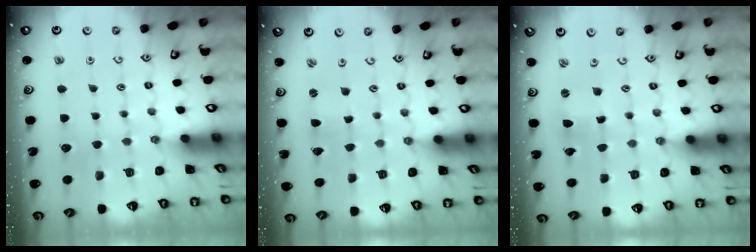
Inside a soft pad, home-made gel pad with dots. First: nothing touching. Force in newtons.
{"total": 0.9, "press": 0.8, "slide": 0.1}
{"total": 2.5, "press": 2.5, "slide": 0.2}